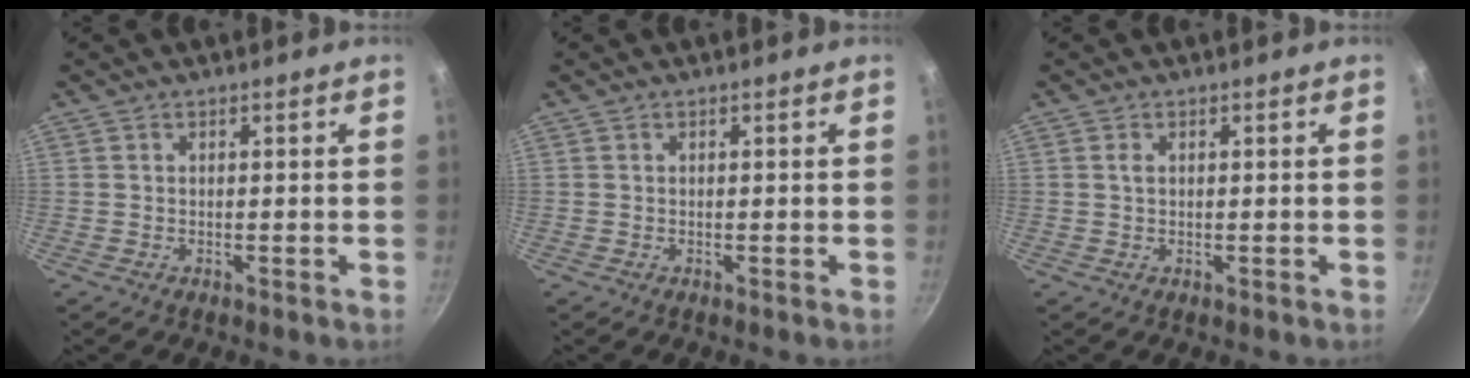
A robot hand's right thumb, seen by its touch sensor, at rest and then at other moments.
{"total": 0.0}
{"total": 1.1, "force": [0.3, 0.6, 0.8], "torque": [-0.015, 0.002, 0.004]}